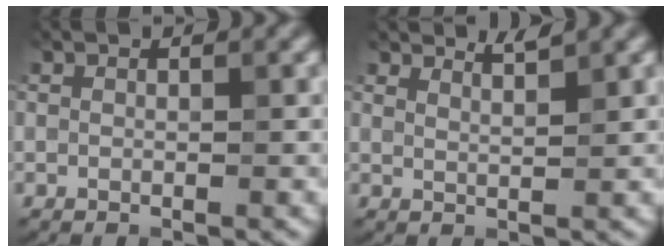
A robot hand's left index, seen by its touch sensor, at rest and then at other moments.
{"total": 2.0, "force": [2.0, 0.1, 0.3], "torque": [0.000, 0.000, 0.026]}